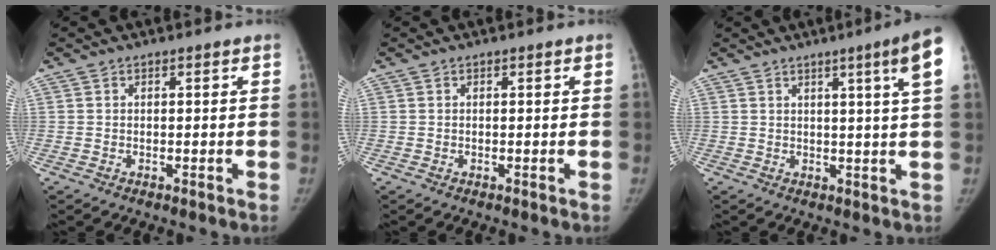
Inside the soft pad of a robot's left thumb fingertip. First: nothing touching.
{"total": 0.0}
{"total": 7.8, "force": [3.4, -0.9, 7.0], "torque": [-0.093, -0.013, 0.041]}